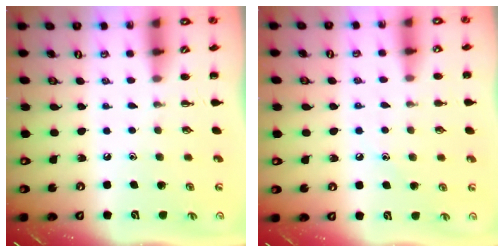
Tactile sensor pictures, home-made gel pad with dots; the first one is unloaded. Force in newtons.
{"total": 5.9, "press": 5.7, "slide": 1.6}